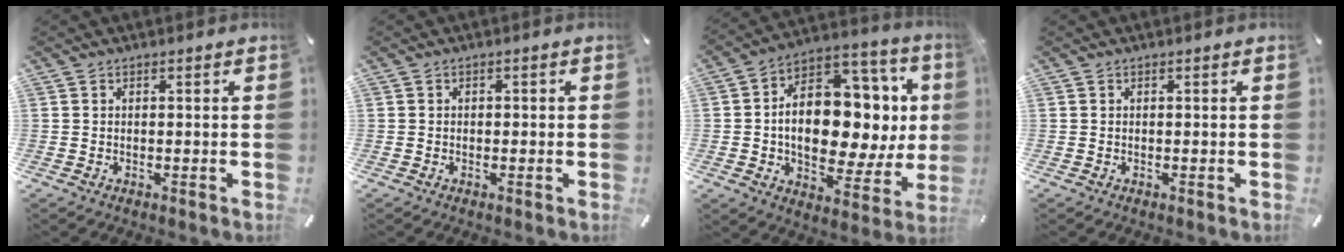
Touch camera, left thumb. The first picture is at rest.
{"total": 0.7, "force": [-0.3, 0.6, 0.3], "torque": [-0.004, 0.003, -0.008]}
{"total": 18.0, "force": [0.9, 11.6, 13.8], "torque": [-0.227, -0.028, 0.018]}
{"total": 0.0}